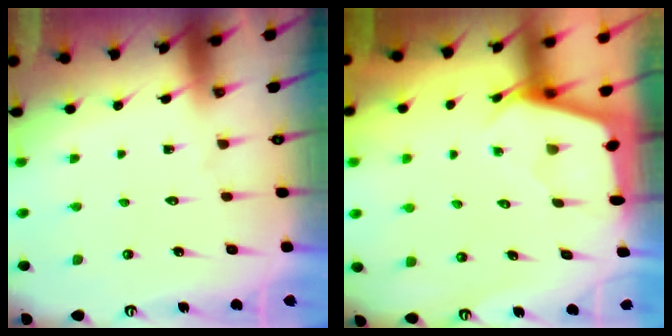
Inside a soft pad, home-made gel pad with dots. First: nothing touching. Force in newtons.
{"total": 2.5, "press": 2.5, "slide": 0.3}